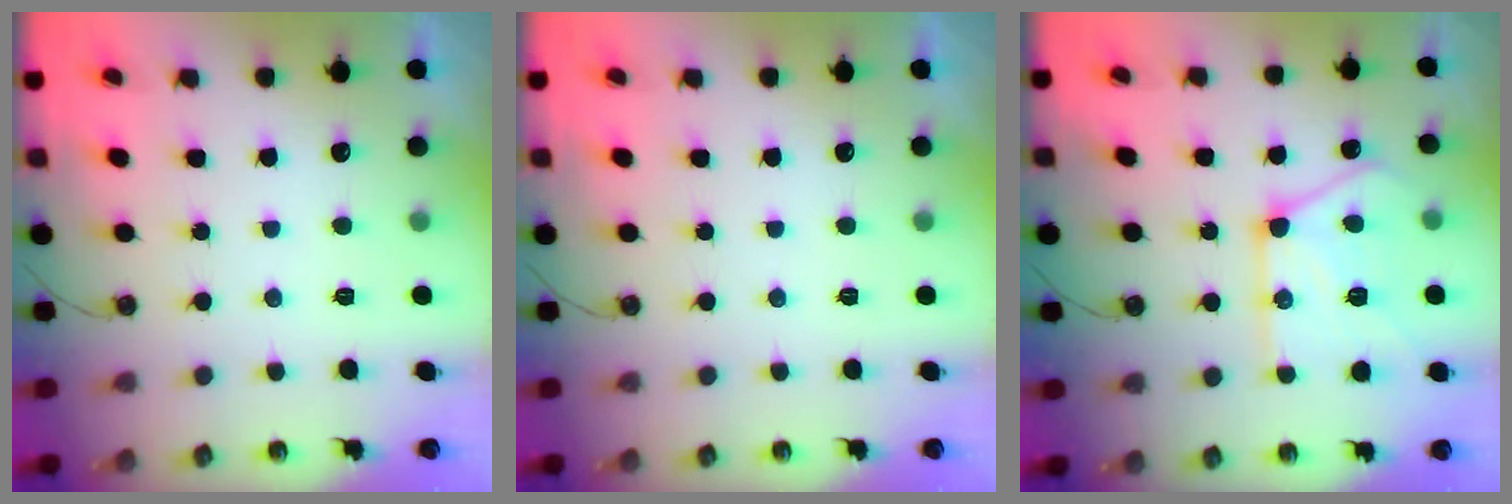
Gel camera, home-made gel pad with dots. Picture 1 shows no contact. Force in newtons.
{"total": 0.0}
{"total": 18.1, "press": 18.0, "slide": 1.6}